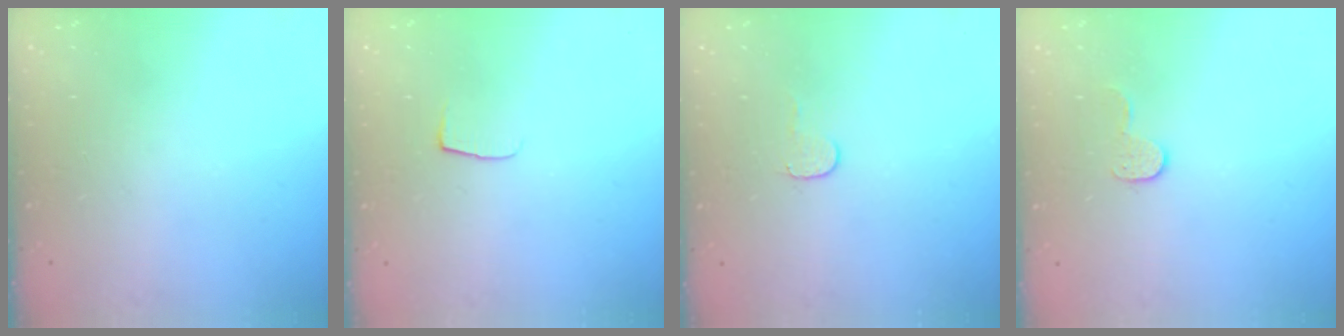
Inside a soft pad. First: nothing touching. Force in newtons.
{"total": 4.2, "press": 4.1, "slide": 0.5}
{"total": 4.0, "press": 4.0, "slide": 0.4}
{"total": 5.7, "press": 5.7, "slide": 0.3}